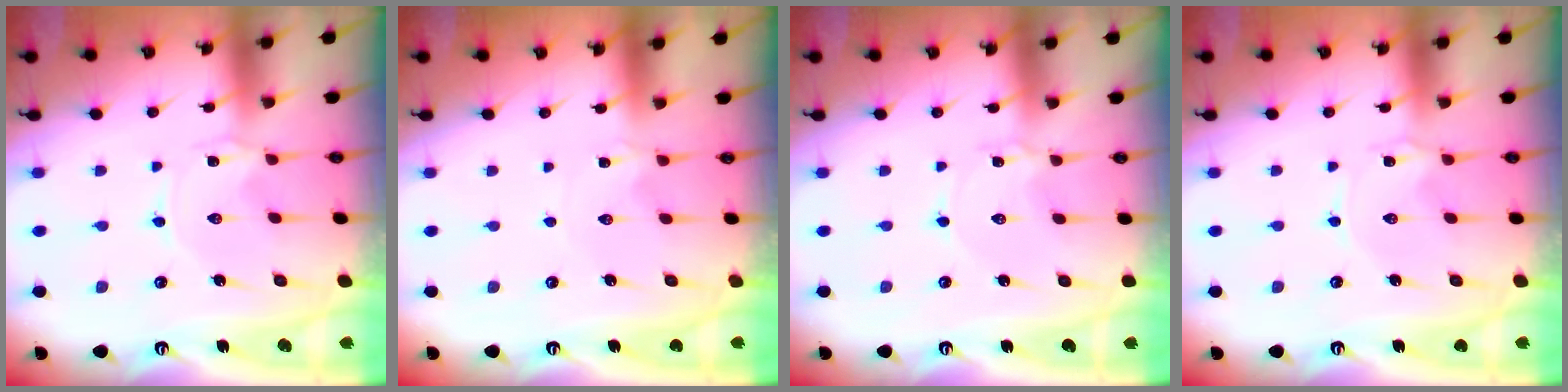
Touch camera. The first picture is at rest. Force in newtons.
{"total": 0.0}
{"total": 1.6, "press": 1.6, "slide": 0.2}
{"total": 0.9, "press": 0.9, "slide": 0.2}